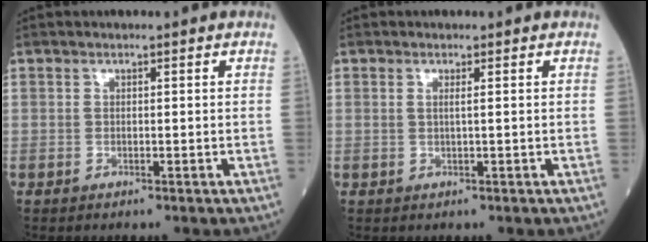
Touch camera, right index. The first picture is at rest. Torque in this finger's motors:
{"motor_torque": [0.01, 0.00, -0.05, 0.00]}